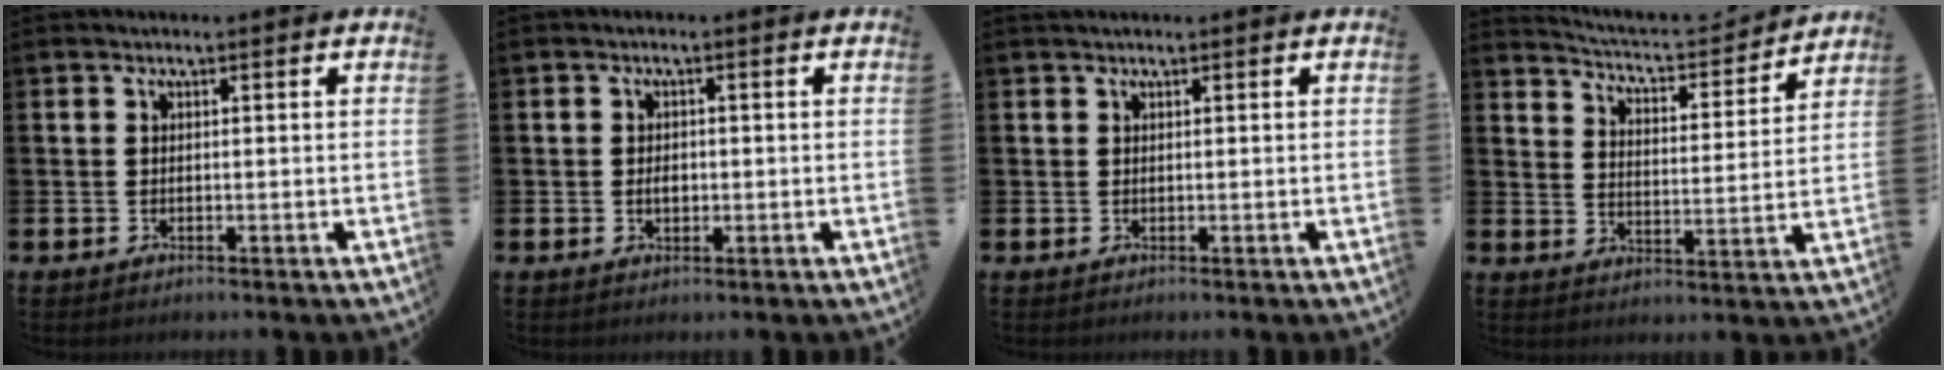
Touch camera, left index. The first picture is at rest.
{"total": 1.8, "force": [-0.1, 1.2, 1.3], "torque": [-0.012, 0.001, -0.007]}
{"total": 0.5, "force": [0.5, 0.1, 0.2], "torque": [-0.001, 0.002, 0.008]}
{"total": 5.1, "force": [5.0, 0.8, 0.9], "torque": [-0.045, -0.041, 0.081]}